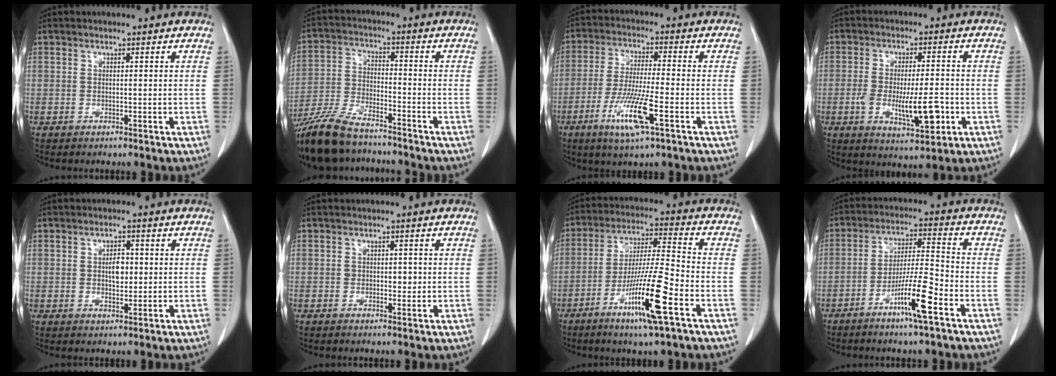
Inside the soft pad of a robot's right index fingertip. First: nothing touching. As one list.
[{"total": 14.2, "force": [-11.4, 3.9, 7.4], "torque": [-0.154, -0.014, -0.215]}, {"total": 10.3, "force": [-4.4, 0.8, 9.3], "torque": [-0.183, -0.020, -0.080]}, {"total": 9.7, "force": [-2.4, 2.7, 9.0], "torque": [-0.153, -0.006, -0.031]}, {"total": 3.5, "force": [0.4, 1.9, 3.0], "torque": [-0.045, 0.000, 0.009]}, {"total": 2.1, "force": [0.0, 1.4, 1.5], "torque": [-0.019, 0.003, 0.002]}, {"total": 13.9, "force": [-6.2, 0.1, 12.4], "torque": [-0.231, -0.019, -0.112]}, {"total": 9.4, "force": [-4.9, 0.1, 8.0], "torque": [-0.148, -0.003, -0.088]}]